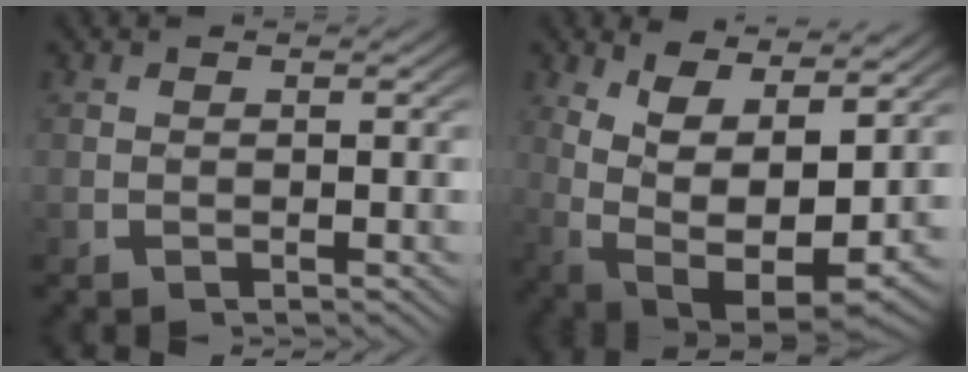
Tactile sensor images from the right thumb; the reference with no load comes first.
{"total": 12.4, "force": [-0.2, 8.0, 9.4], "torque": [-0.212, -0.069, 0.027]}